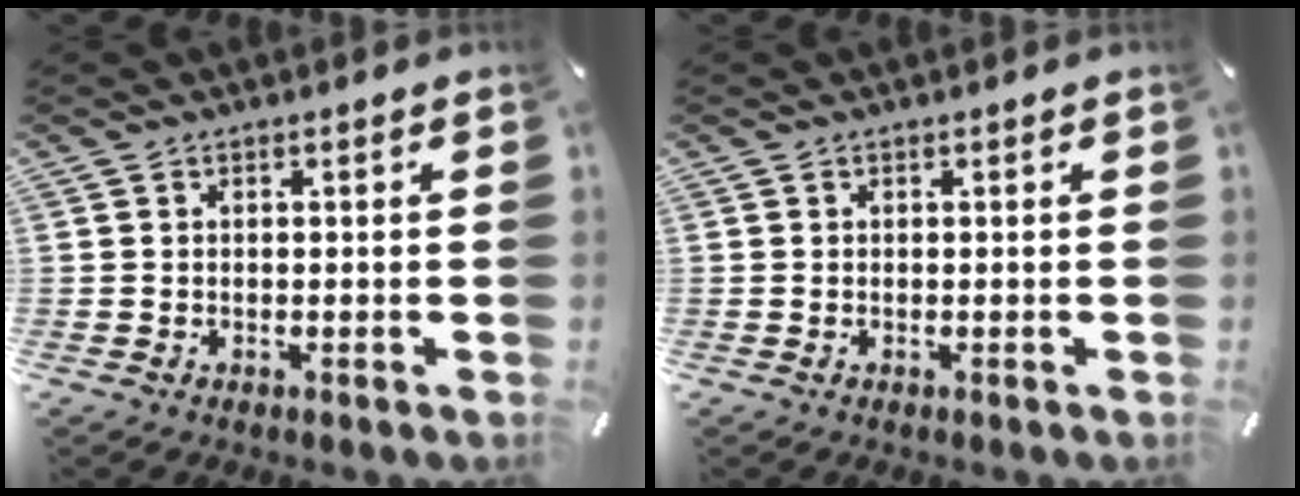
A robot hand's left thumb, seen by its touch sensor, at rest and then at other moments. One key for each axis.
{"total": 0.0}